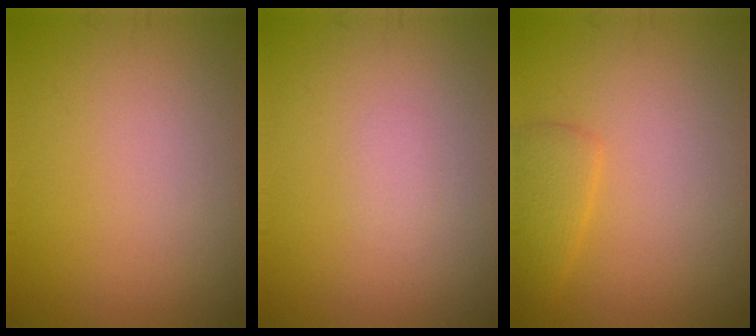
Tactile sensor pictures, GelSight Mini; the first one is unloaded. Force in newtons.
{"total": 0.6, "press": 0.6, "slide": 0.0}
{"total": 2.0, "press": 1.9, "slide": 0.2}